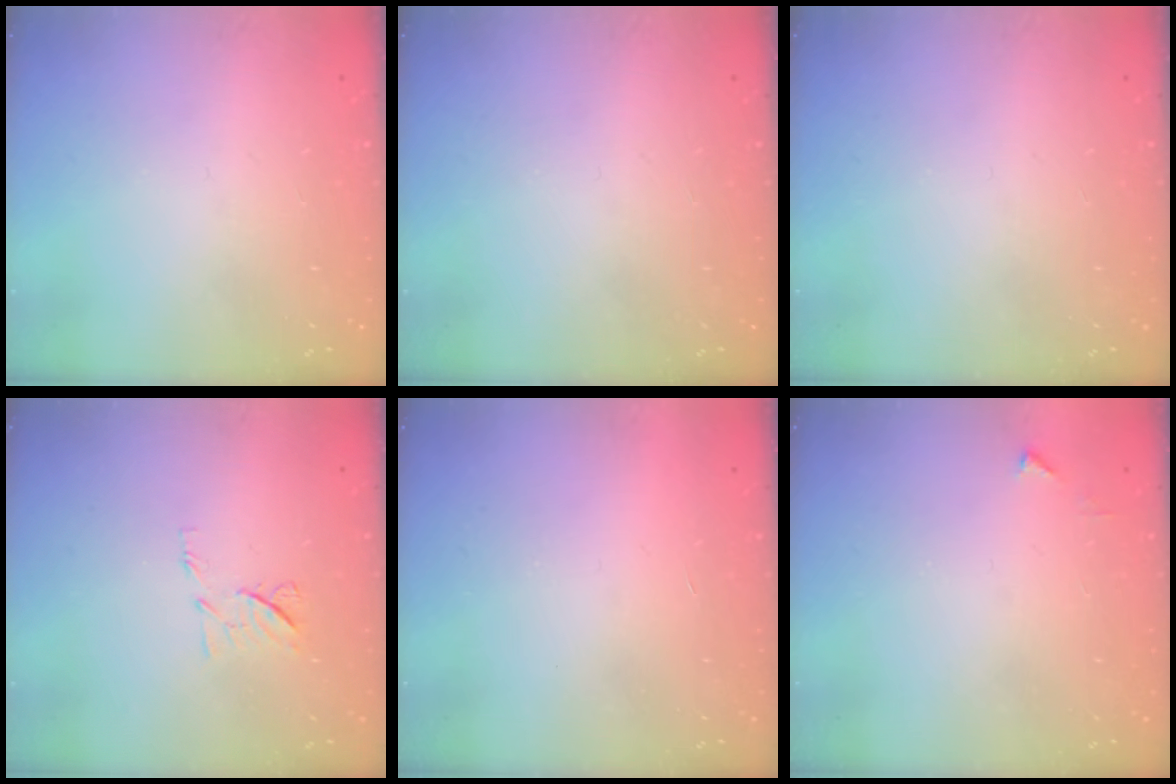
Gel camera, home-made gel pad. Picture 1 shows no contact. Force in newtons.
{"total": 0.0}
{"total": 0.0}
{"total": 7.2, "press": 7.0, "slide": 1.4}
{"total": 1.7, "press": 1.7, "slide": 0.1}
{"total": 3.2, "press": 3.2, "slide": 0.3}